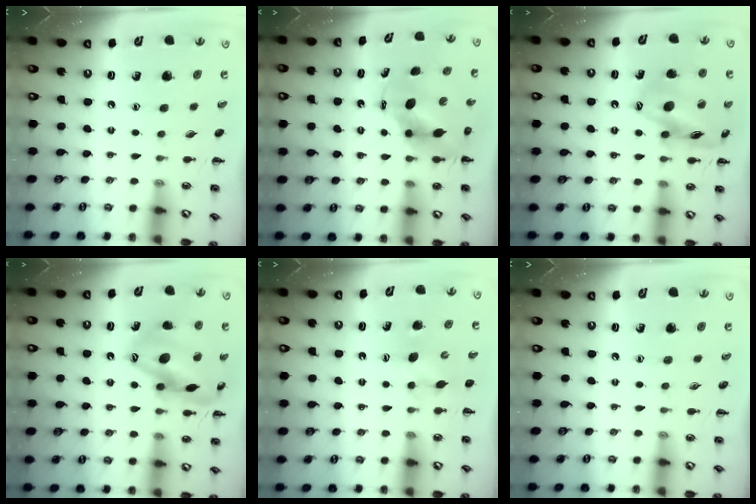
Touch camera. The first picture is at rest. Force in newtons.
{"total": 8.7, "press": 8.5, "slide": 1.5}
{"total": 14.5, "press": 14.1, "slide": 3.5}
{"total": 17.9, "press": 17.7, "slide": 2.8}
{"total": 3.5, "press": 3.4, "slide": 1.0}
{"total": 0.0}